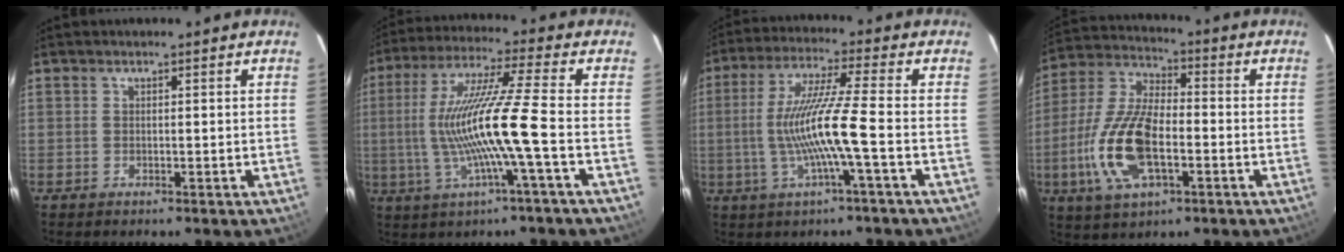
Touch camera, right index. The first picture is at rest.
{"total": 13.5, "force": [-2.8, -1.3, 13.1], "torque": [-0.248, -0.004, -0.045]}
{"total": 11.8, "force": [-2.6, -1.1, 11.5], "torque": [-0.218, -0.004, -0.044]}
{"total": 16.3, "force": [-4.4, 7.2, 13.9], "torque": [-0.306, -0.003, -0.084]}